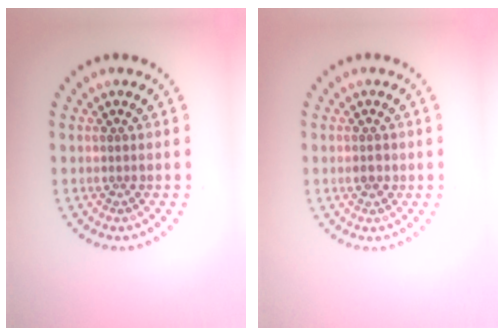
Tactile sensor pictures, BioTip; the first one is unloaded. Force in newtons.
{"total": 1.1, "press": 1.1, "slide": 0.2}